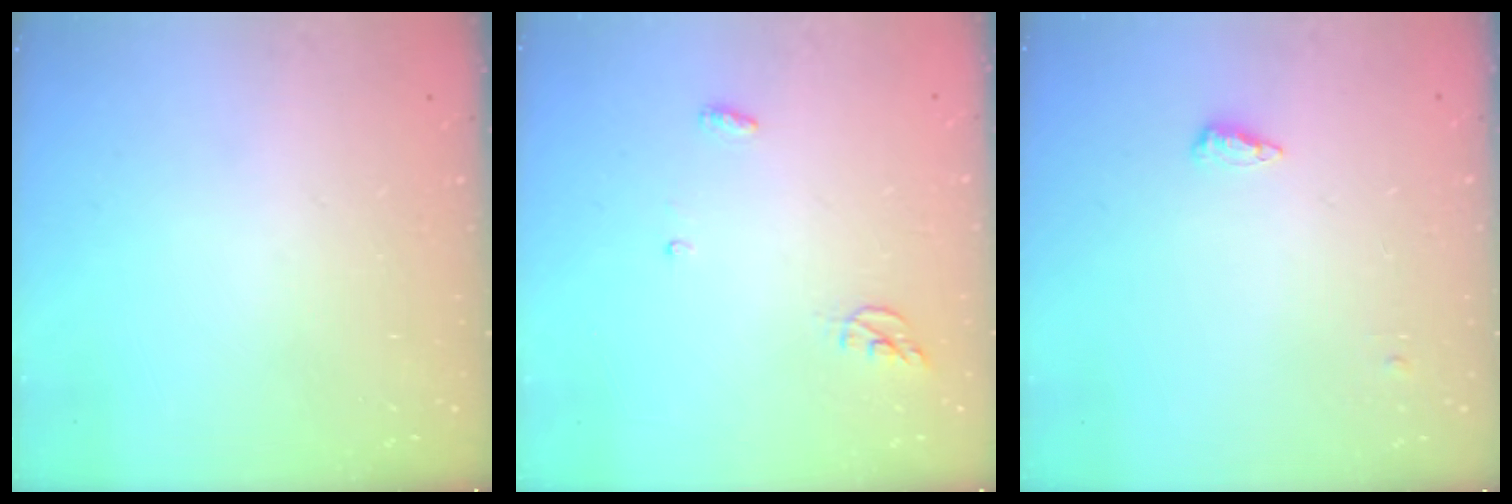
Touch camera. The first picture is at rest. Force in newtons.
{"total": 4.9, "press": 4.9, "slide": 0.2}
{"total": 8.7, "press": 5.7, "slide": 6.5}